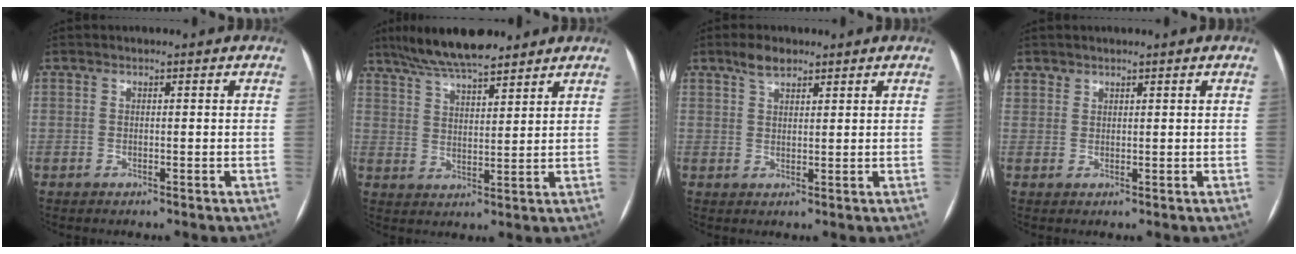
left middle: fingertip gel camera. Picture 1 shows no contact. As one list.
[{"total": 11.7, "force": [9.7, 2.3, 6.2], "torque": [-0.108, 0.026, 0.170]}, {"total": 3.2, "force": [2.4, 1.3, 1.7], "torque": [-0.033, 0.009, 0.044]}, {"total": 1.0, "force": [0.9, 0.6, -0.1], "torque": [0.008, 0.003, 0.014]}]